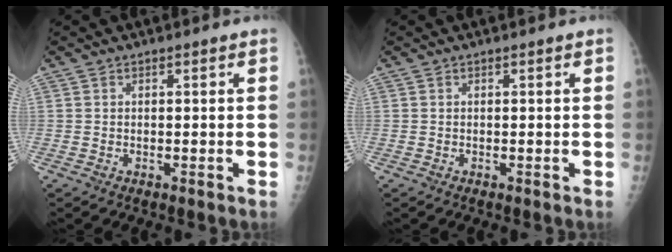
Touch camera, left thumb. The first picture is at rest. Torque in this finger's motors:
{"motor_torque": [0.00, 0.00, 0.00, 0.00, 0.00]}